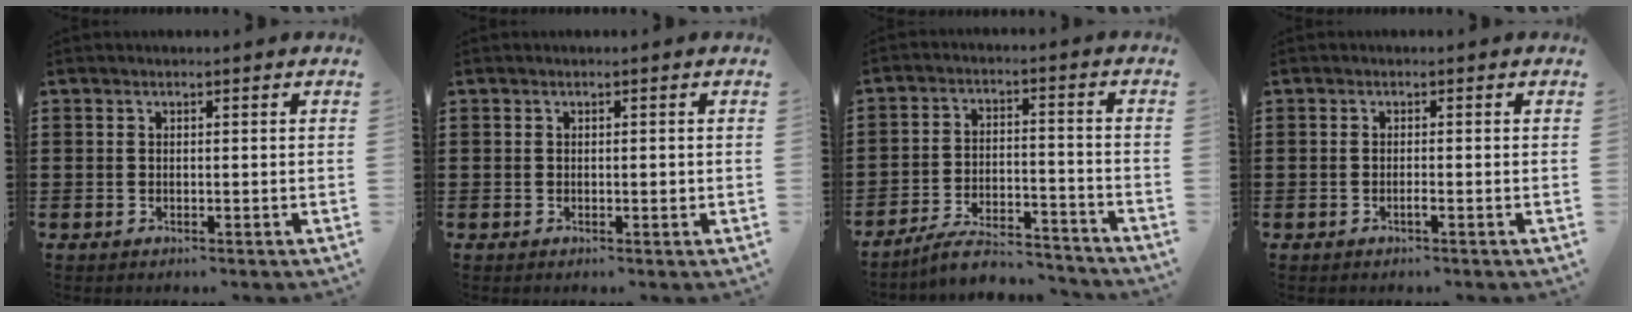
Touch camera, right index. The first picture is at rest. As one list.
[{"total": 0.7, "force": [-0.1, 0.2, 0.7], "torque": [-0.013, -0.002, -0.001]}, {"total": 6.5, "force": [-6.1, 0.8, 2.3], "torque": [-0.047, 0.006, -0.117]}, {"total": 0.9, "force": [-0.5, -0.1, 0.7], "torque": [-0.013, -0.005, -0.009]}]